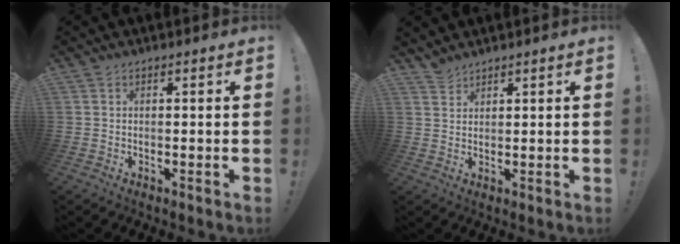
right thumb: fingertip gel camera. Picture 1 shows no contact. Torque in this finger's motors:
{"motor_torque": [-0.27, -0.17, -0.20, -0.15, 0.05]}